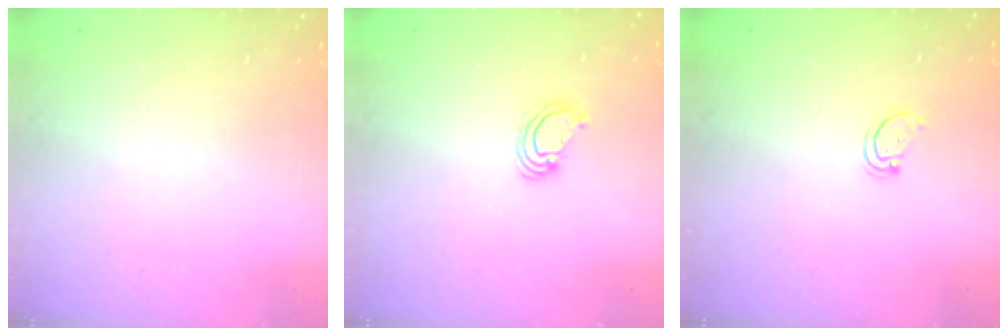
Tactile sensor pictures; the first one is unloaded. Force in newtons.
{"total": 3.7, "press": 3.7, "slide": 0.3}
{"total": 2.2, "press": 2.1, "slide": 0.4}